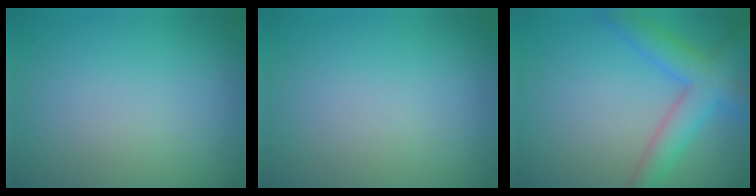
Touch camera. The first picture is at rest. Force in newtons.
{"total": 0.0}
{"total": 5.0, "press": 5.0, "slide": 0.1}